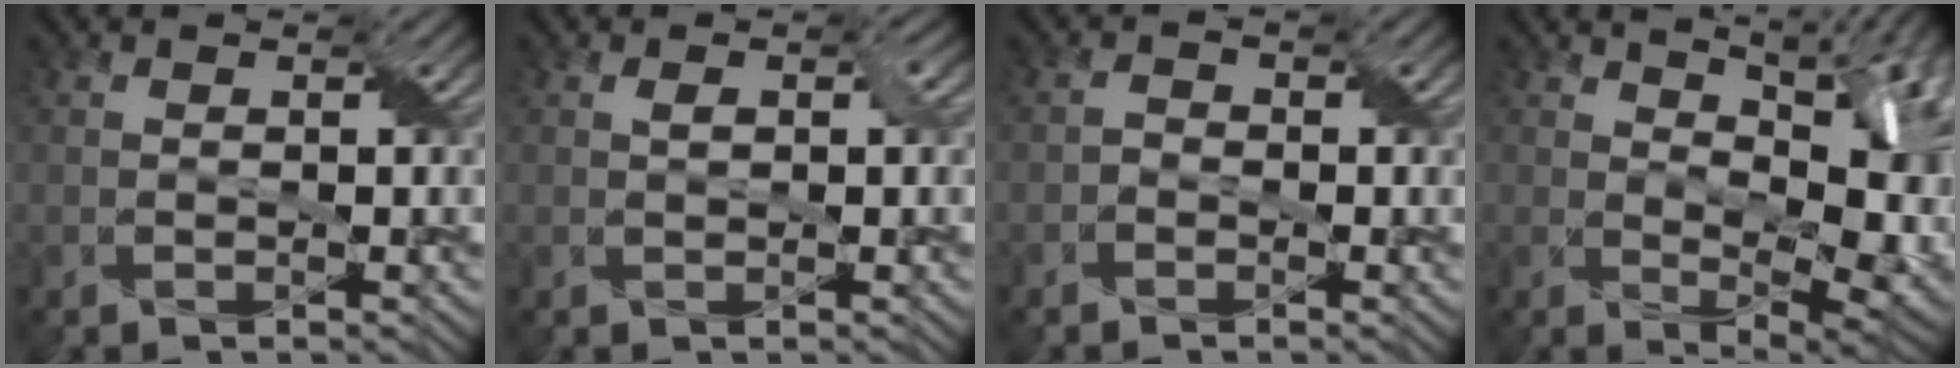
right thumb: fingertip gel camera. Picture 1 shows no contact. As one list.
[{"total": 1.4, "force": [0.3, 0.6, 1.2], "torque": [-0.025, 0.003, 0.006]}, {"total": 1.0, "force": [-0.7, 0.7, 0.3], "torque": [-0.009, 0.005, -0.016]}, {"total": 16.7, "force": [4.7, 8.1, 13.9], "torque": [-0.191, 0.026, 0.101]}]